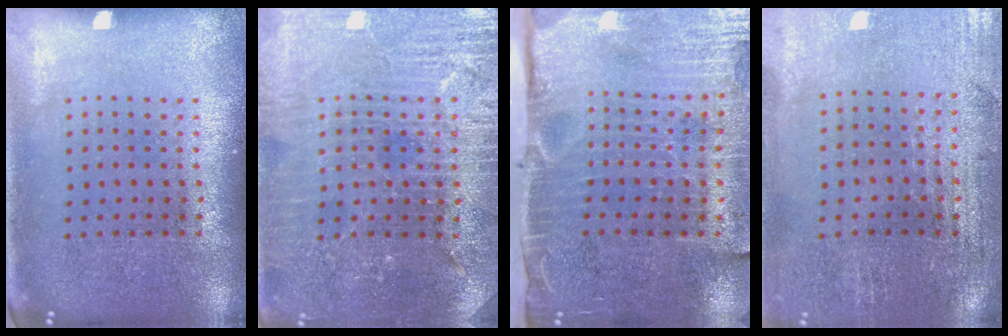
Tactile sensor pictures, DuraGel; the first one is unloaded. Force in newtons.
{"total": 3.7, "press": 3.6, "slide": 0.9}
{"total": 4.8, "press": 4.0, "slide": 2.7}
{"total": 0.6, "press": 0.5, "slide": 0.3}